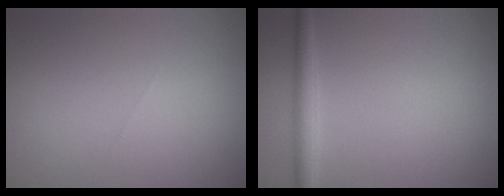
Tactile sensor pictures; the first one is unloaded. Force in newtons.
{"total": 2.2, "press": 2.2, "slide": 0.1}